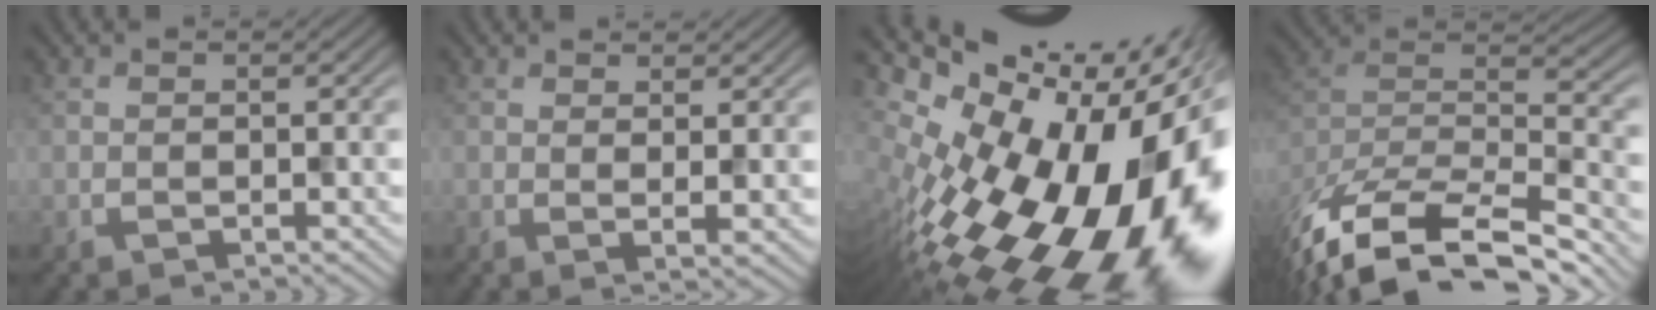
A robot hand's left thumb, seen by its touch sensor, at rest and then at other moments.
{"total": 2.2, "force": [1.1, 0.4, 1.8], "torque": [-0.028, 0.003, 0.032]}
{"total": 18.3, "force": [-4.1, 8.8, 15.5], "torque": [-0.228, -0.045, -0.046]}
{"total": 15.6, "force": [-12.9, 5.3, 7.0], "torque": [-0.165, -0.027, -0.191]}